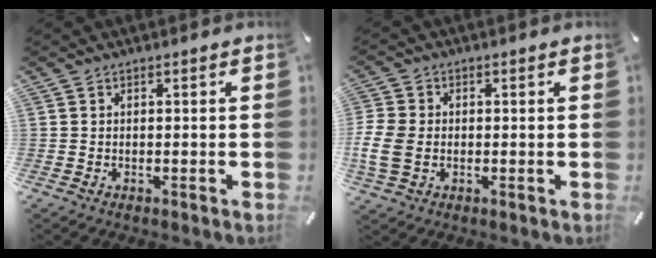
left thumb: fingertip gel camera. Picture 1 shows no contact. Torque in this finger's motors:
{"motor_torque": [1.33, 1.38, 1.11, 0.32, 0.36]}